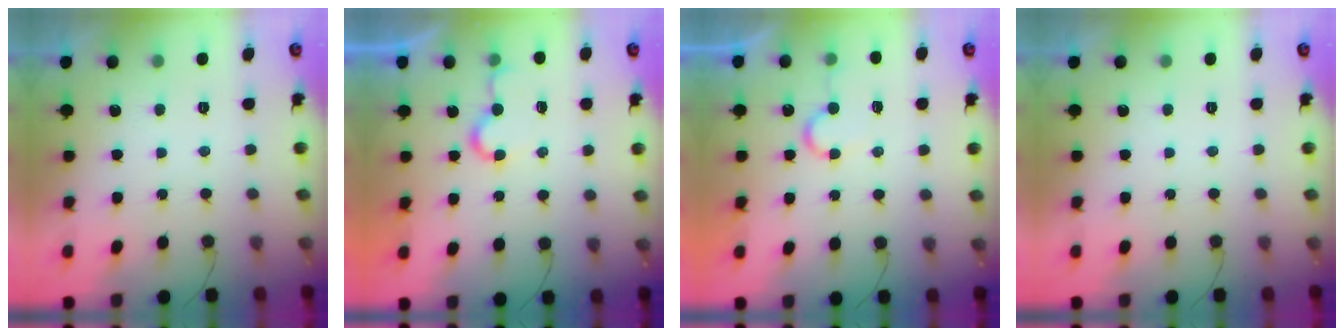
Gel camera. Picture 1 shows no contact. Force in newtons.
{"total": 5.1, "press": 5.1, "slide": 0.4}
{"total": 7.7, "press": 7.7, "slide": 0.7}
{"total": 0.0}